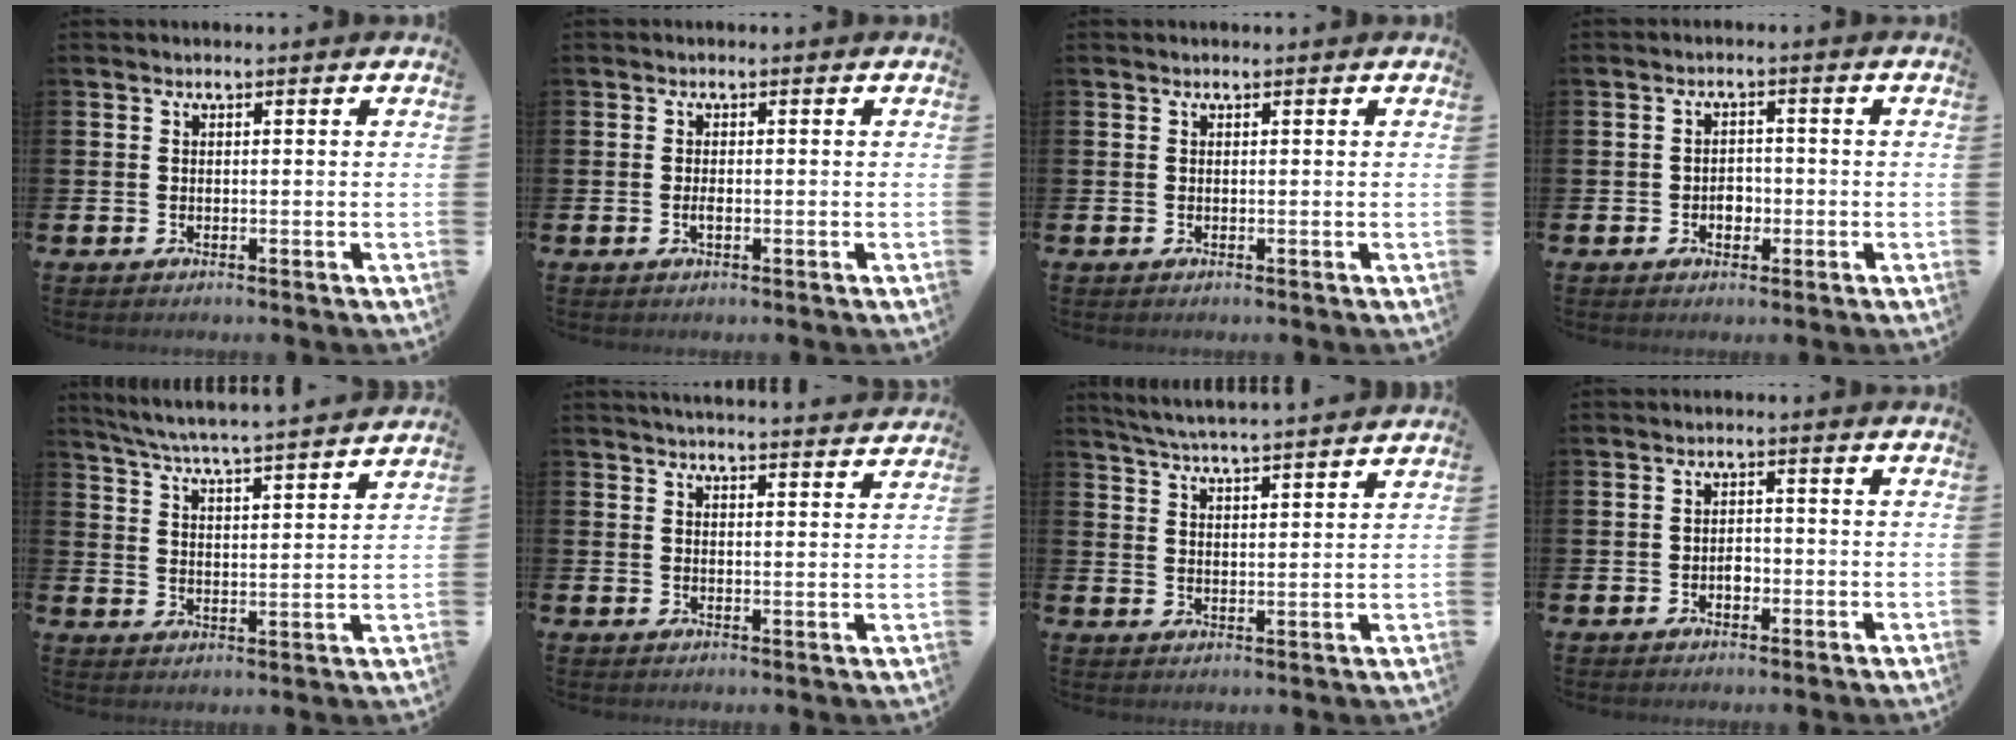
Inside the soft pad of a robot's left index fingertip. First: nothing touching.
{"total": 1.1, "force": [-0.3, 0.4, 1.0], "torque": [-0.017, -0.001, -0.007]}
{"total": 0.0}
{"total": 2.2, "force": [-0.8, 1.7, 1.0], "torque": [-0.012, 0.001, -0.019]}
{"total": 6.2, "force": [6.0, -0.4, 1.6], "torque": [-0.055, -0.048, 0.102]}
{"total": 3.9, "force": [3.9, -0.4, 0.2], "torque": [-0.007, -0.028, 0.068]}
{"total": 5.4, "force": [5.3, -0.3, 0.8], "torque": [-0.036, -0.035, 0.094]}
{"total": 1.7, "force": [-0.6, 1.2, 1.0], "torque": [-0.009, 0.000, -0.015]}